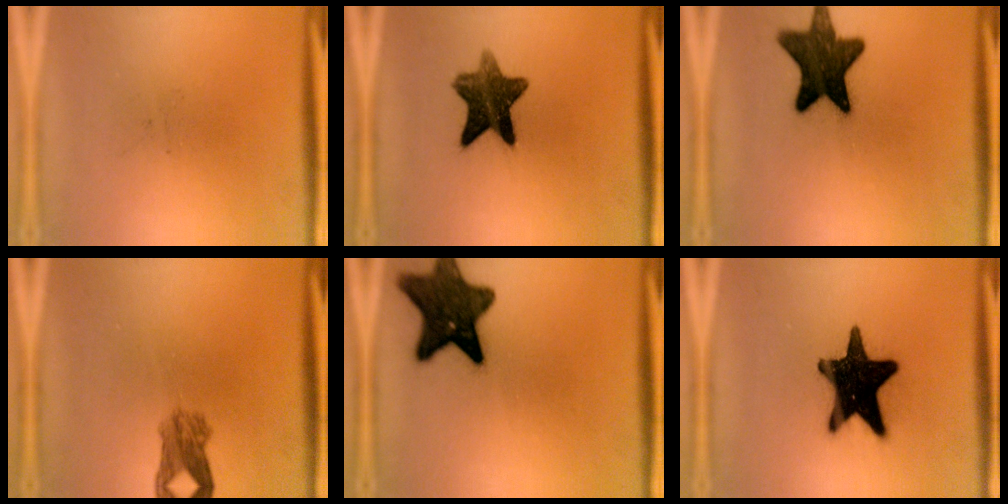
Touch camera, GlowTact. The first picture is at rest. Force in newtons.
{"total": 10.1}
{"total": 13.7}
{"total": 3.7}
{"total": 13.5}
{"total": 19.3}